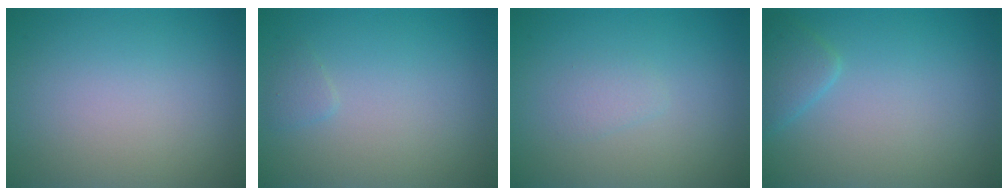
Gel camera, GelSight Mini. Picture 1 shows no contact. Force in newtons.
{"total": 0.7, "press": 0.7, "slide": 0.1}
{"total": 0.9, "press": 0.9, "slide": 0.0}
{"total": 1.7, "press": 1.7, "slide": 0.2}